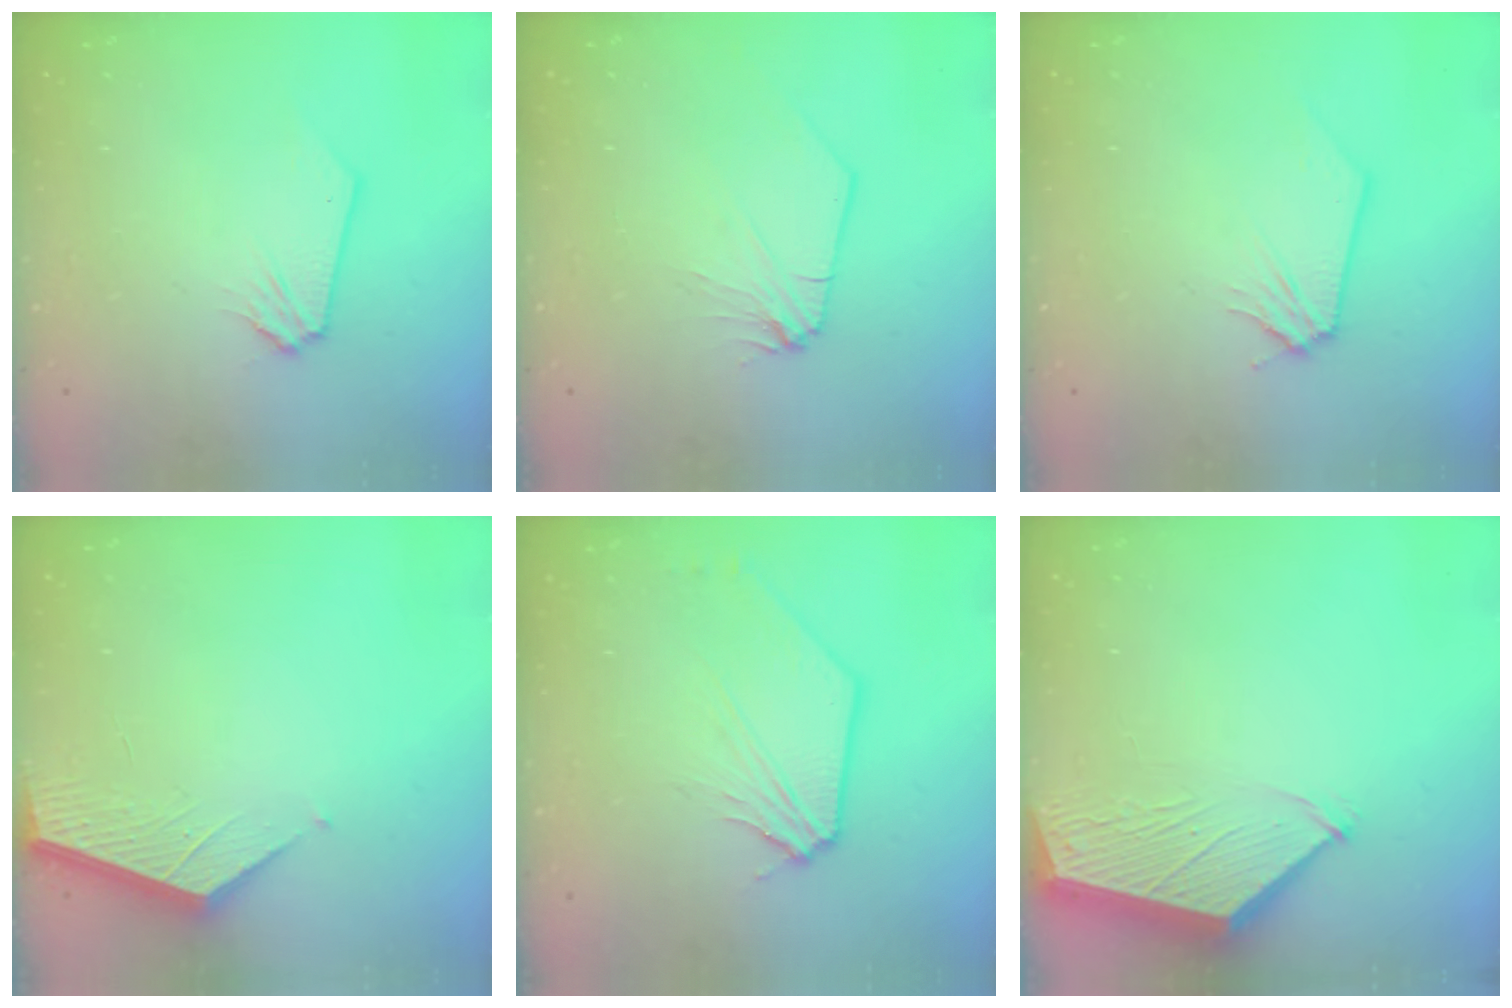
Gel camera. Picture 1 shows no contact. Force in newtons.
{"total": 1.6, "press": 1.5, "slide": 0.4}
{"total": 0.0}
{"total": 2.6, "press": 2.6, "slide": 0.2}
{"total": 6.0, "press": 6.0, "slide": 0.5}
{"total": 3.1, "press": 3.1, "slide": 0.4}